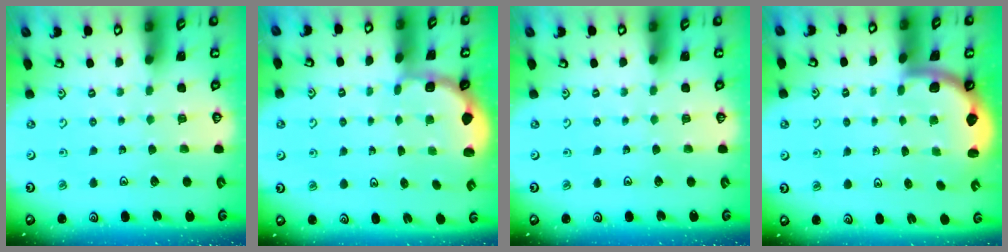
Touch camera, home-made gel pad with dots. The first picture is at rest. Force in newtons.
{"total": 1.9, "press": 1.8, "slide": 0.7}
{"total": 0.0}
{"total": 1.7, "press": 1.7, "slide": 0.2}